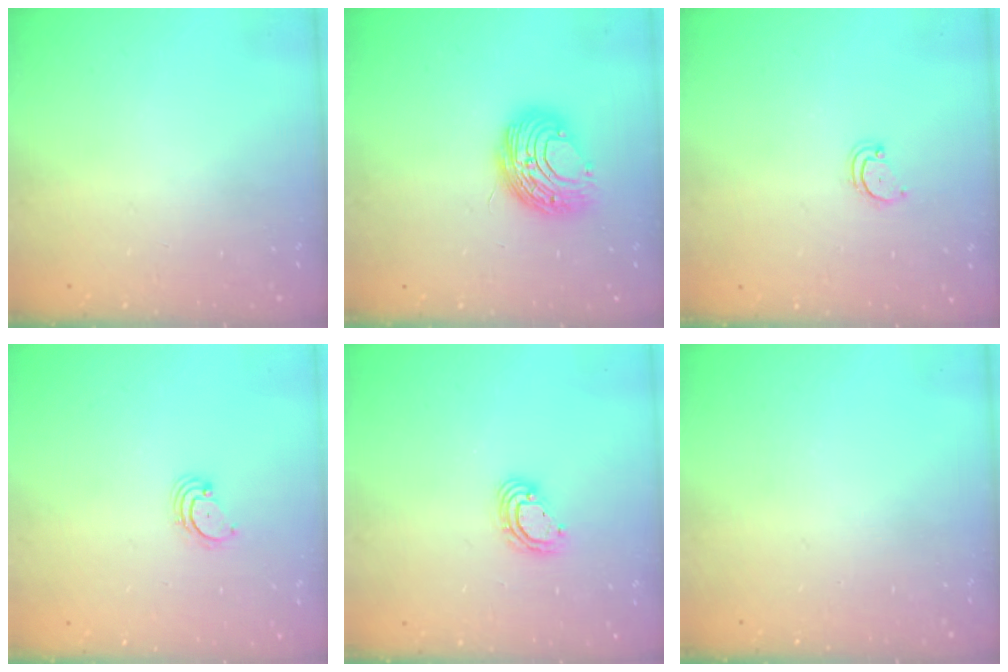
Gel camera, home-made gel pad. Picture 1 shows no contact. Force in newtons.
{"total": 10.1, "press": 10.1, "slide": 0.8}
{"total": 3.2, "press": 3.2, "slide": 0.3}
{"total": 2.7, "press": 2.7, "slide": 0.3}
{"total": 6.6, "press": 6.6, "slide": 0.9}
{"total": 0.0}